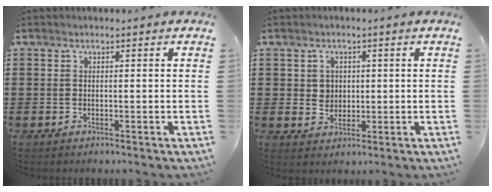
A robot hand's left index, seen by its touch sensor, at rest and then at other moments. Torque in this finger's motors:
{"motor_torque": [0.33, 0.30, 0.11, 0.00]}